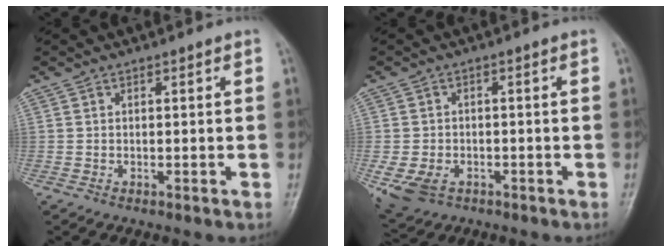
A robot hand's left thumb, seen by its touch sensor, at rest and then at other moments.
{"total": 7.4, "force": [-2.9, 5.4, 4.2], "torque": [-0.087, 0.005, -0.042]}